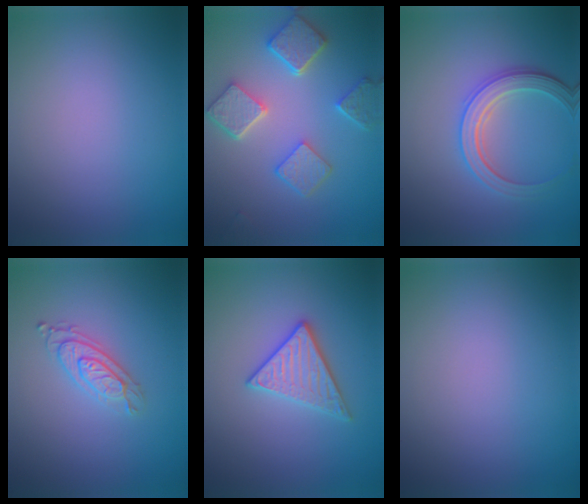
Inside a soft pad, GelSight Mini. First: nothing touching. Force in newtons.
{"total": 5.5, "press": 4.5, "slide": 3.3}
{"total": 3.8, "press": 3.4, "slide": 1.8}
{"total": 2.6, "press": 2.3, "slide": 1.3}
{"total": 3.0, "press": 2.9, "slide": 0.6}
{"total": 0.0}